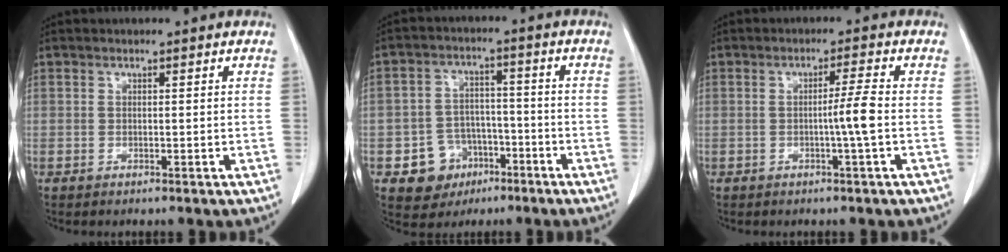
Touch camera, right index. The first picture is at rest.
{"total": 7.7, "force": [-3.6, 6.6, 1.9], "torque": [-0.032, 0.015, -0.047]}
{"total": 3.8, "force": [-0.7, -1.0, 3.6], "torque": [-0.057, -0.002, -0.011]}